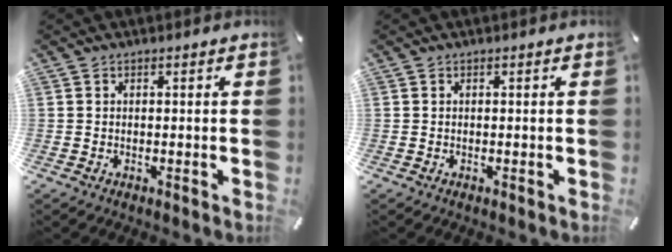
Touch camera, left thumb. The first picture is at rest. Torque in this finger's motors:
{"motor_torque": [-0.03, -0.02, 0.00, 0.00, 0.00]}